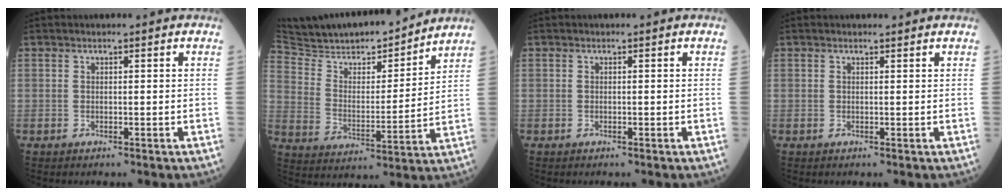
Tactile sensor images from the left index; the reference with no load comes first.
{"total": 16.7, "force": [15.2, 3.1, 6.0], "torque": [-0.102, -0.010, 0.249]}
{"total": 0.0}
{"total": 1.8, "force": [1.7, 0.1, 0.4], "torque": [-0.007, 0.011, 0.020]}